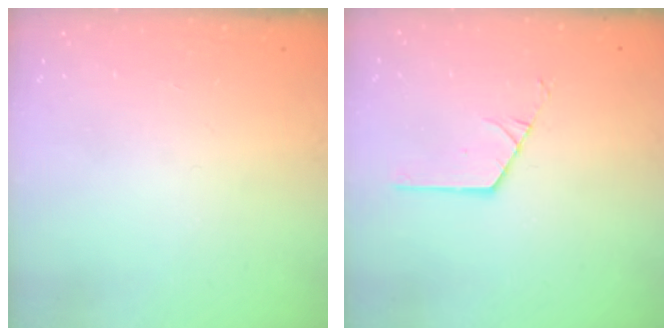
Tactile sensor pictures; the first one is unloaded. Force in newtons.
{"total": 1.8, "press": 1.8, "slide": 0.2}